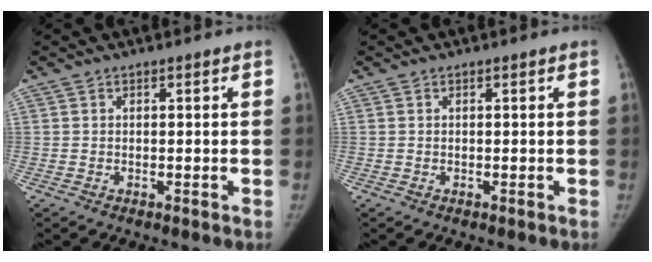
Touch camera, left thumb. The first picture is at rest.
{"total": 0.0}